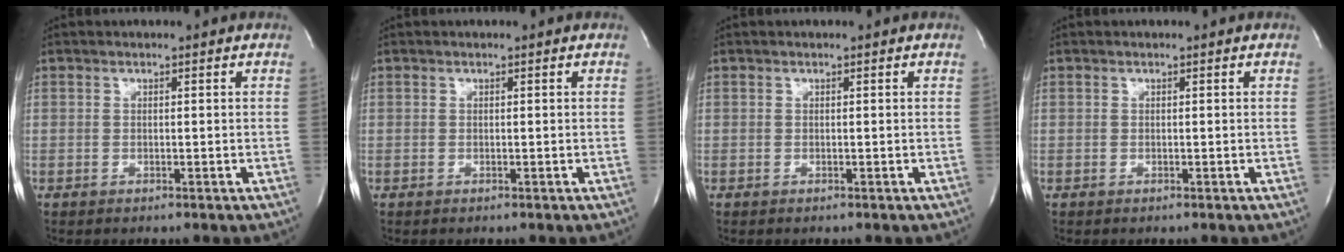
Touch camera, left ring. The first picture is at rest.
{"total": 0.0}
{"total": 0.0}
{"total": 0.0}